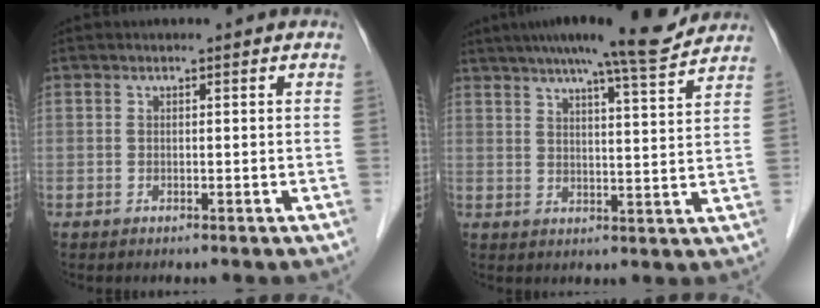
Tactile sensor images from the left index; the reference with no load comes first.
{"total": 13.0, "force": [11.4, 0.1, 6.2], "torque": [-0.099, 0.004, 0.153]}